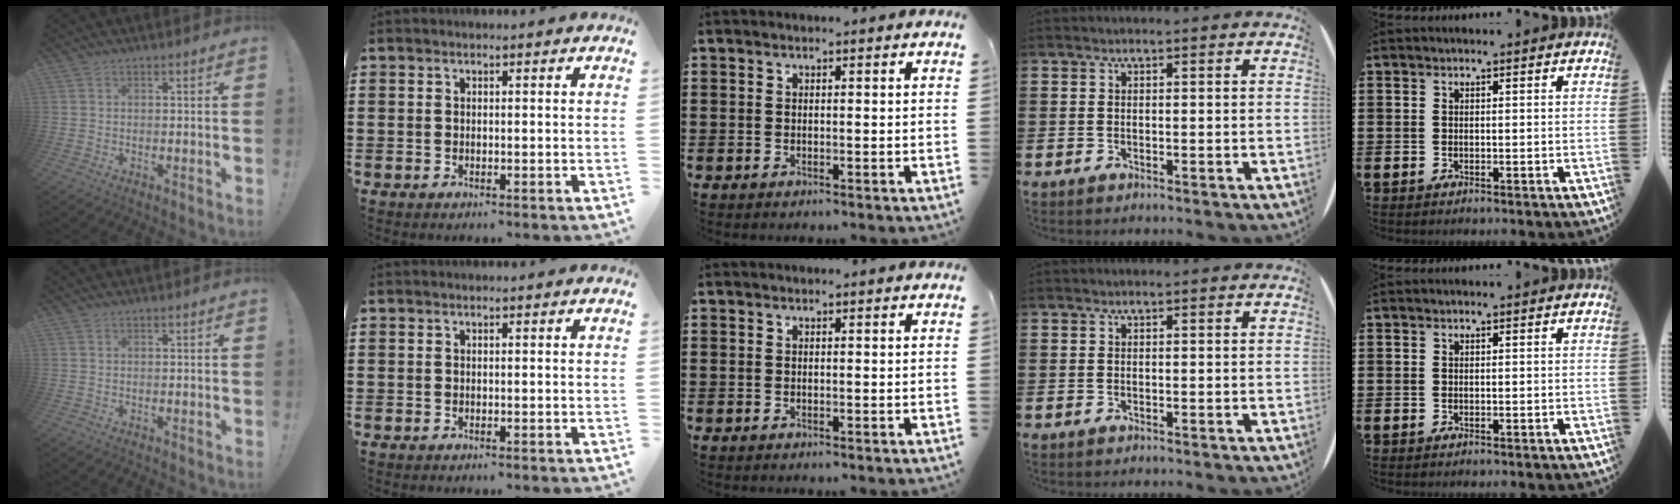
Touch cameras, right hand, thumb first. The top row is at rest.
{}